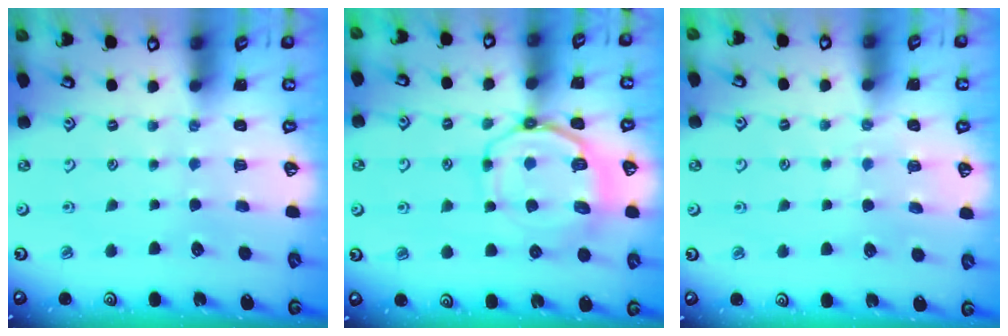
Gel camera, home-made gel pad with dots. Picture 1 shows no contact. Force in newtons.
{"total": 10.6, "press": 10.4, "slide": 1.9}
{"total": 4.3, "press": 4.3, "slide": 0.4}